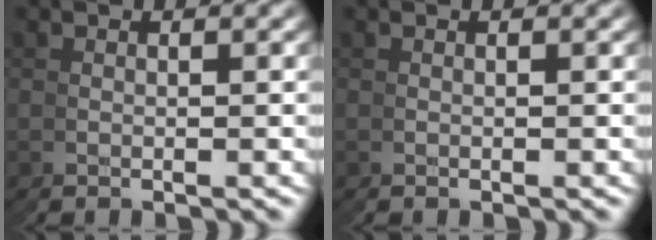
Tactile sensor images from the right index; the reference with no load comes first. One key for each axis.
{"total": 0.0}